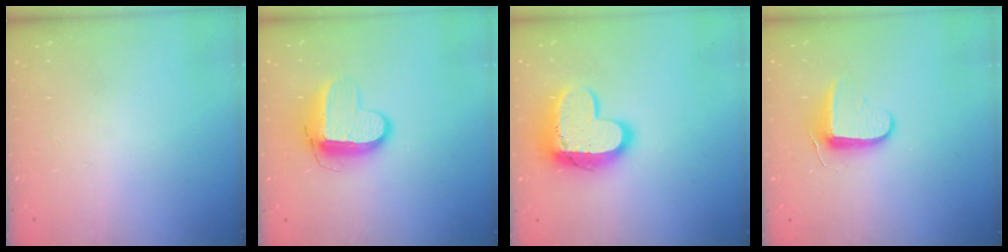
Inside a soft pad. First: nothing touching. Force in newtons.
{"total": 10.4, "press": 10.3, "slide": 0.9}
{"total": 14.3, "press": 14.3, "slide": 1.2}
{"total": 9.3, "press": 9.2, "slide": 1.5}